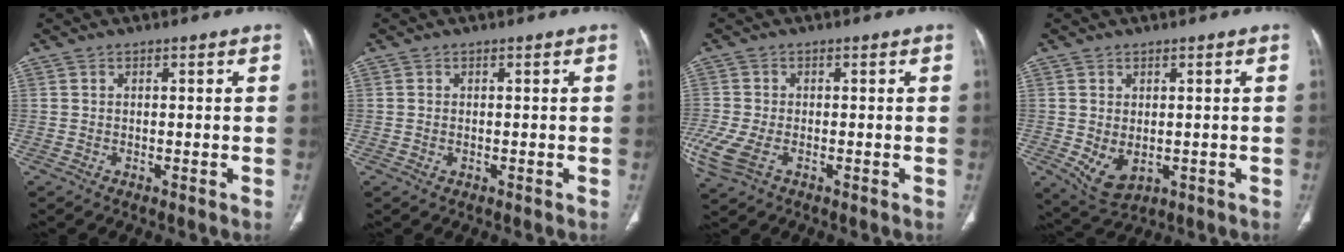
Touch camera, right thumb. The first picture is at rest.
{"total": 0.6, "force": [-0.1, 0.4, 0.5], "torque": [-0.016, 0.003, 0.002]}
{"total": 7.7, "force": [-2.7, 4.2, 5.8], "torque": [-0.160, -0.006, -0.049]}
{"total": 5.9, "force": [-0.8, 3.8, 4.4], "torque": [-0.072, -0.012, 0.005]}